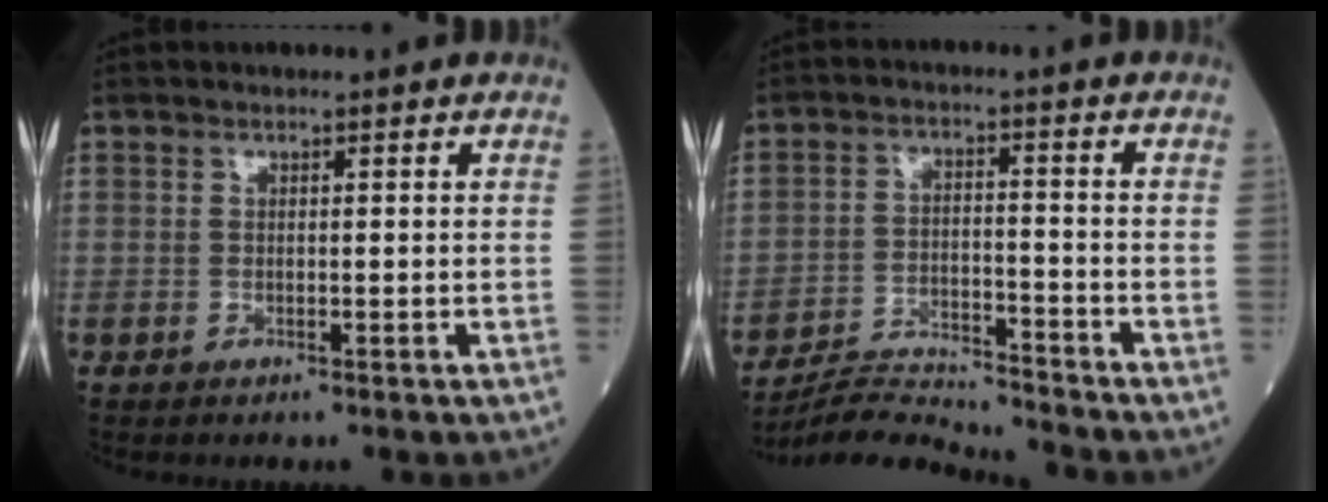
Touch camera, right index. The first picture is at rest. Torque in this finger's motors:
{"motor_torque": [0.01, -0.01, 0.07, 0.02]}